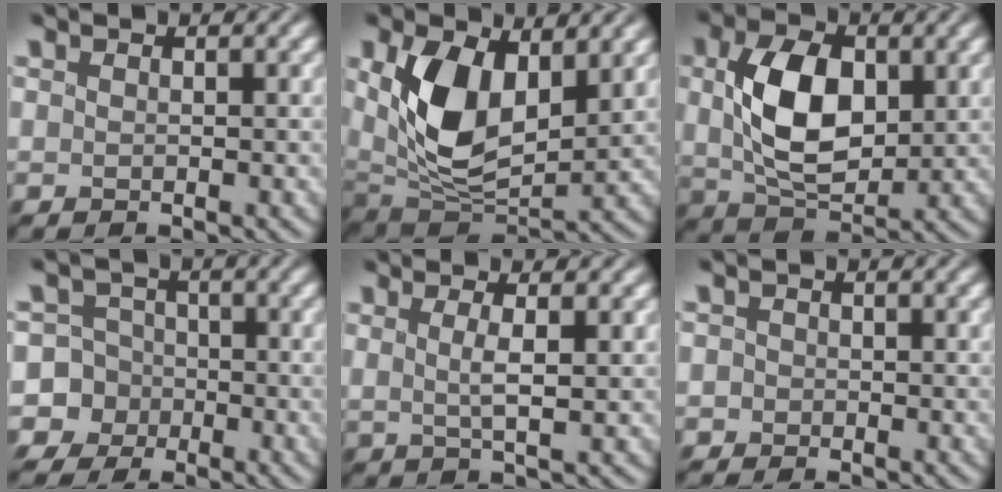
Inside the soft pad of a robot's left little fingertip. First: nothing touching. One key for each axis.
{"total": 9.2, "fx": 1.9, "fy": 5.4, "fz": 7.2, "tx": -0.151, "ty": -0.019, "tz": 0.031}
{"total": 7.7, "fx": 0.8, "fy": 4.5, "fz": 6.2, "tx": -0.119, "ty": 0.002, "tz": 0.013}
{"total": 9.0, "fx": -3.3, "fy": 8.2, "fz": 1.4, "tx": -0.024, "ty": 0.007, "tz": -0.096}
{"total": 2.2, "fx": 0.4, "fy": 0.4, "fz": 2.1, "tx": -0.034, "ty": -0.003, "tz": 0.002}
{"total": 1.0, "fx": -0.6, "fy": 0.8, "fz": 0.0, "tx": 0.014, "ty": -0.002, "tz": -0.015}